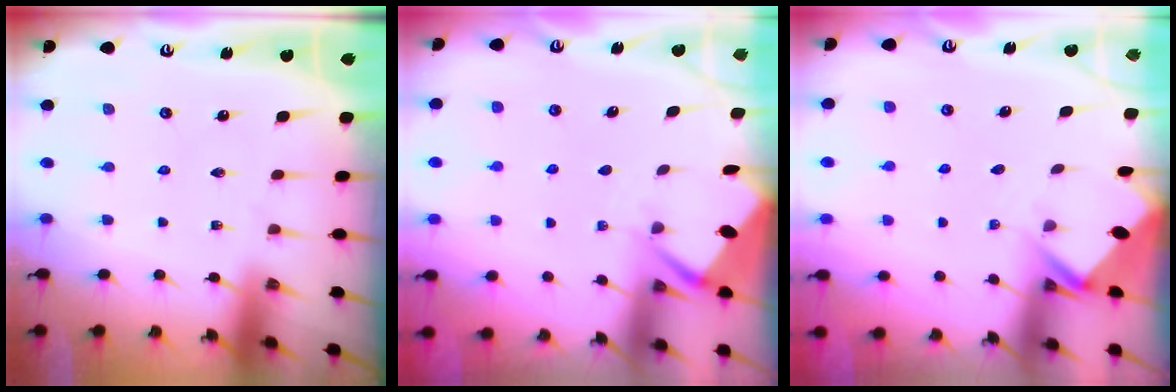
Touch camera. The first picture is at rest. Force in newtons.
{"total": 2.6, "press": 2.6, "slide": 0.4}
{"total": 2.5, "press": 2.5, "slide": 0.2}